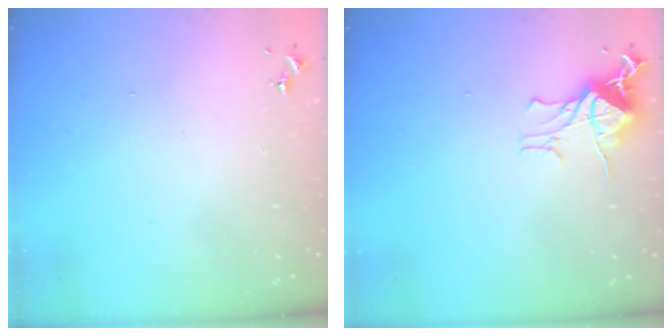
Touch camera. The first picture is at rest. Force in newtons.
{"total": 11.3, "press": 11.3, "slide": 0.9}